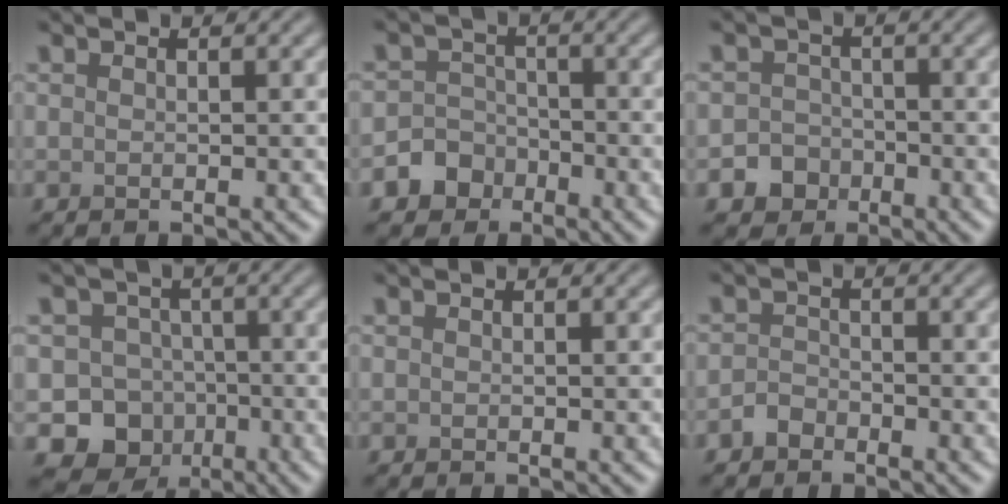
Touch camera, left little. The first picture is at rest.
{"total": 4.0, "force": [-2.4, 3.3, 0.5], "torque": [0.025, -0.004, -0.055]}
{"total": 3.2, "force": [-1.8, 2.7, 0.5], "torque": [0.021, -0.001, -0.037]}
{"total": 8.6, "force": [-3.8, 7.5, 1.8], "torque": [0.006, -0.018, -0.075]}
{"total": 0.0}
{"total": 1.4, "force": [-1.1, 0.8, 0.3], "torque": [-0.003, 0.005, -0.024]}